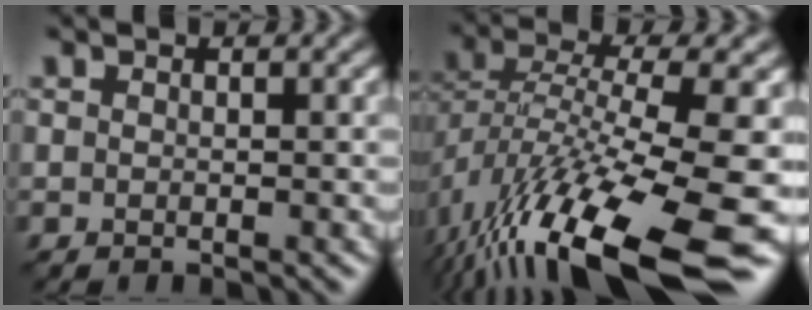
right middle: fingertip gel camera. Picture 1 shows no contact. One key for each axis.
{"total": 15.2, "fx": -6.7, "fy": 4.8, "fz": 12.7, "tx": -0.254, "ty": -0.010, "tz": -0.105}